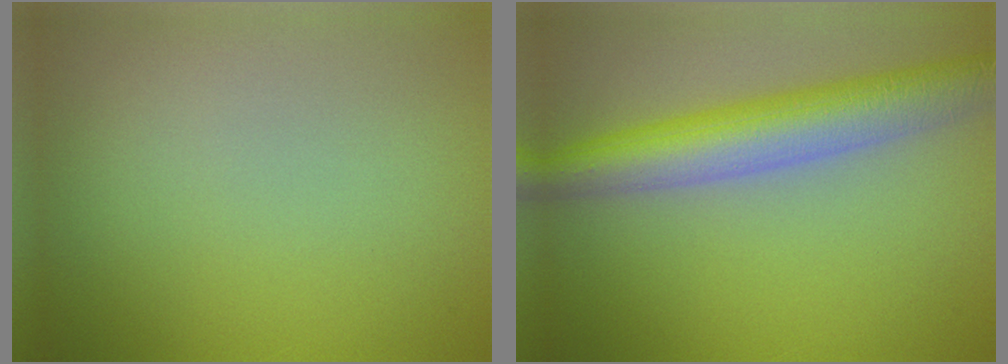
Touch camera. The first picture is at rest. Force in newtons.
{"total": 6.8, "press": 6.8, "slide": 0.2}